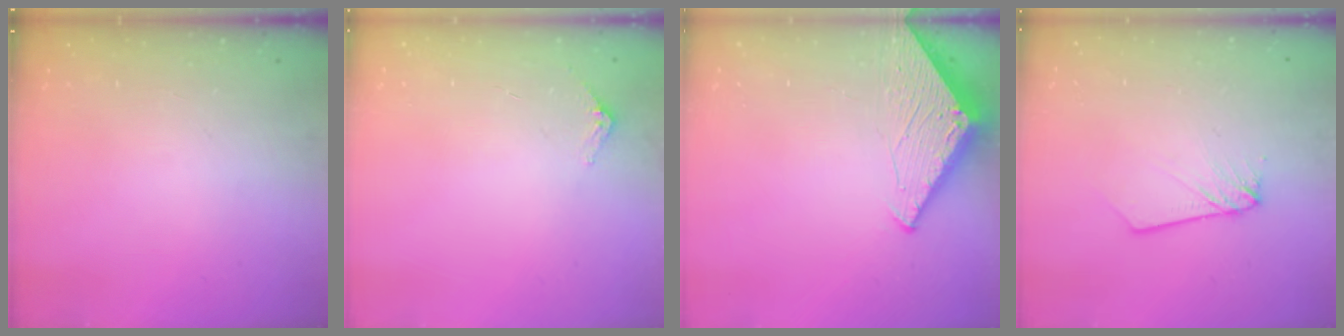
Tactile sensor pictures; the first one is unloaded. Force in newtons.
{"total": 3.2, "press": 3.2, "slide": 0.2}
{"total": 2.8, "press": 2.8, "slide": 0.2}
{"total": 2.2, "press": 2.2, "slide": 0.2}